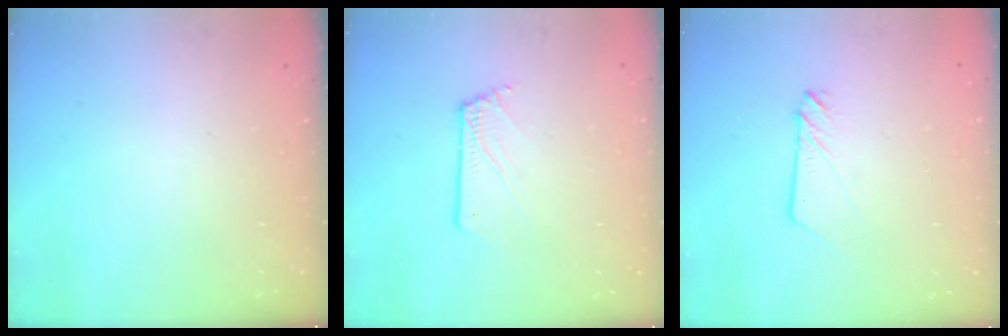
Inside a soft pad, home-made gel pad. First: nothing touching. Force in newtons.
{"total": 1.4, "press": 1.4, "slide": 0.1}
{"total": 2.3, "press": 2.3, "slide": 0.2}